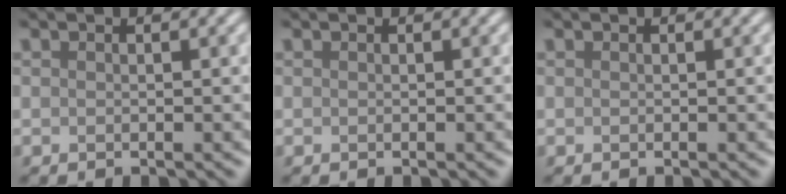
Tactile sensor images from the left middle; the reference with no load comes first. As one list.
[{"total": 0.0}, {"total": 0.0}]